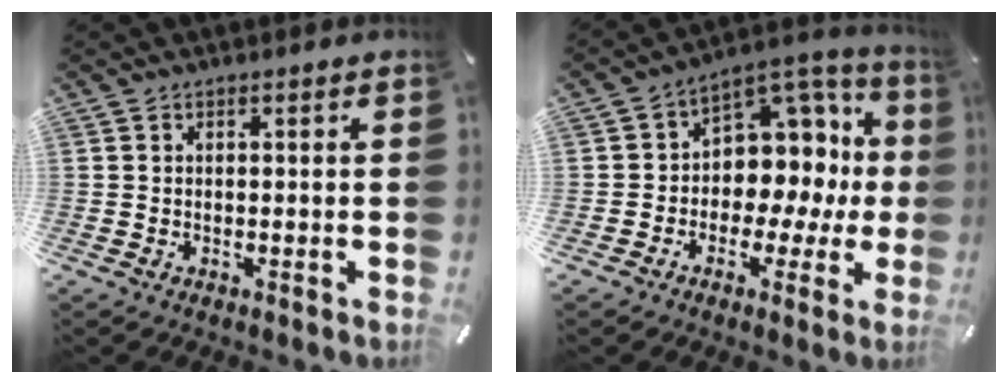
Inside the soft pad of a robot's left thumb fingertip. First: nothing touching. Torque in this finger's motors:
{"motor_torque": [1.72, 1.84, 0.46, -0.14, 0.13]}